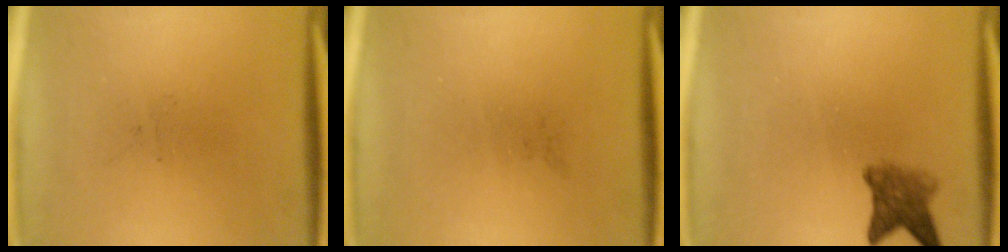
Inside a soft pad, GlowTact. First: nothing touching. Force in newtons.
{"total": 0.0}
{"total": 3.8}